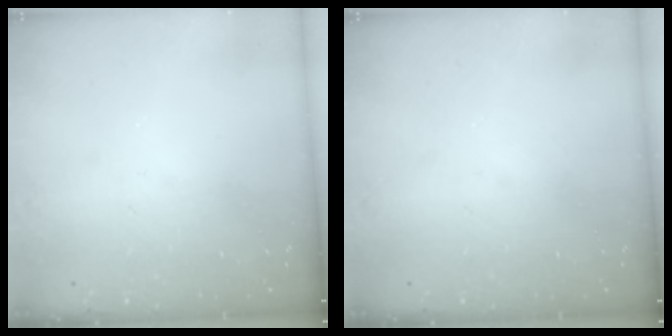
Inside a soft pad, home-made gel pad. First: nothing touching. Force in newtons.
{"total": 0.0}